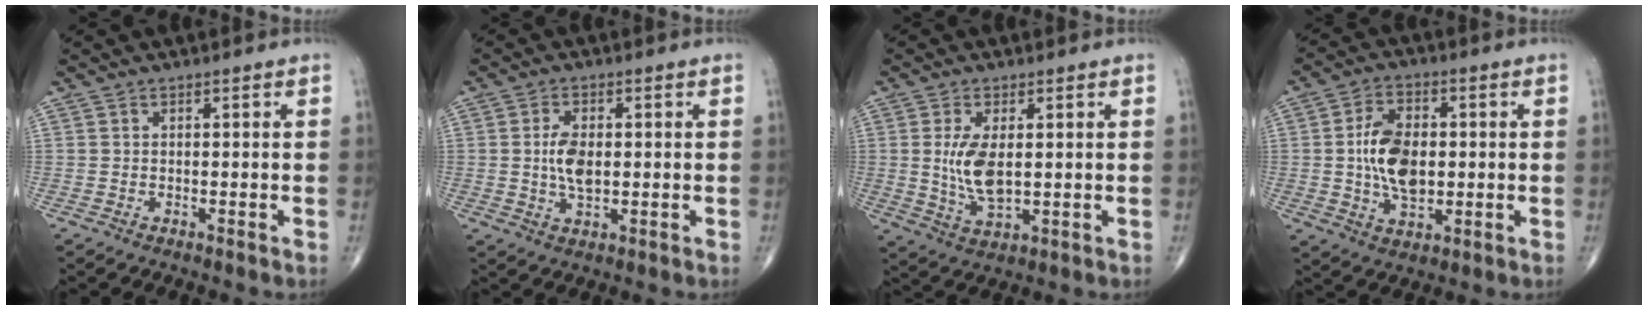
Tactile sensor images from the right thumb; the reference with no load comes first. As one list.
[{"total": 5.6, "force": [0.2, 2.9, 4.7], "torque": [-0.091, -0.003, 0.004]}, {"total": 7.8, "force": [0.8, 3.5, 6.9], "torque": [-0.138, -0.015, 0.024]}, {"total": 11.0, "force": [0.1, 6.6, 8.8], "torque": [-0.145, 0.004, 0.004]}]